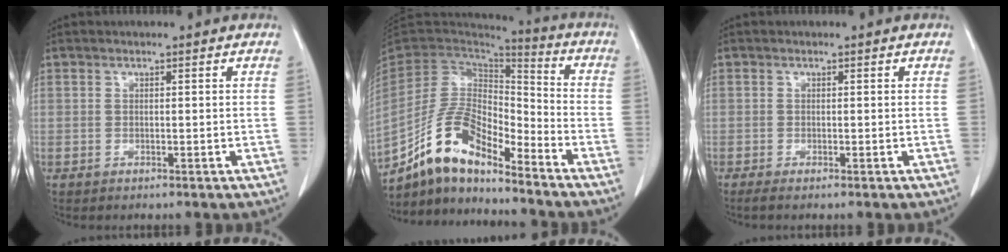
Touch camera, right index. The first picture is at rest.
{"total": 13.0, "force": [-10.3, 3.9, 6.8], "torque": [-0.130, 0.024, -0.191]}
{"total": 0.8, "force": [-0.6, -0.1, 0.5], "torque": [-0.011, -0.002, -0.013]}